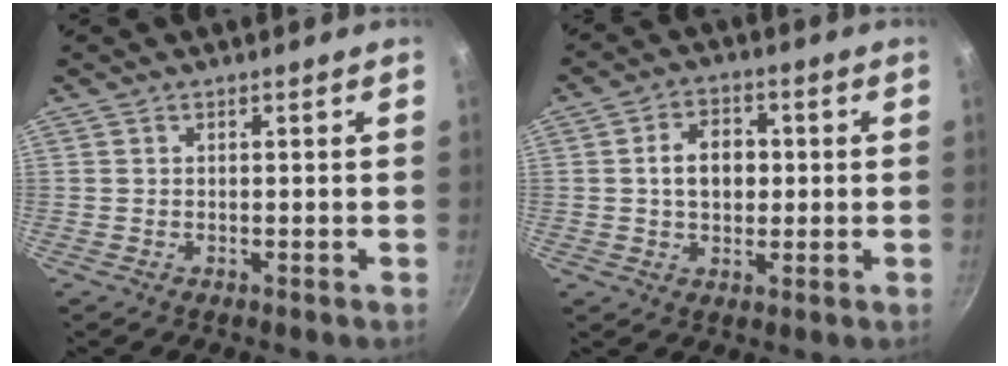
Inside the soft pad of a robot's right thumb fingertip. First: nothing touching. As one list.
[{"total": 7.4, "force": [0.4, 5.4, 5.0], "torque": [-0.054, 0.012, 0.002]}]